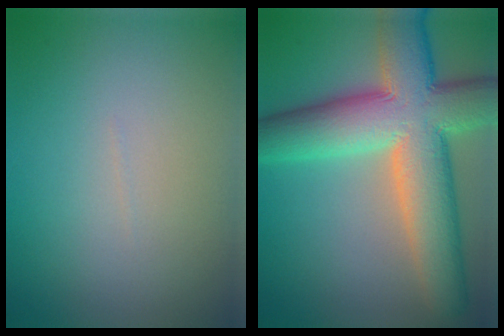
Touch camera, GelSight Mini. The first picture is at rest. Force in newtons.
{"total": 12.5, "press": 12.5, "slide": 0.7}